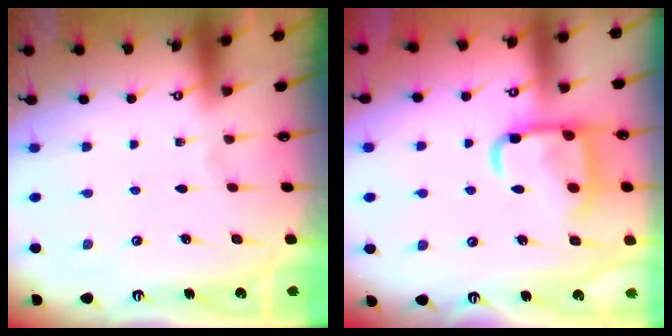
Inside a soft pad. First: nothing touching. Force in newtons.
{"total": 15.3, "press": 15.2, "slide": 1.5}